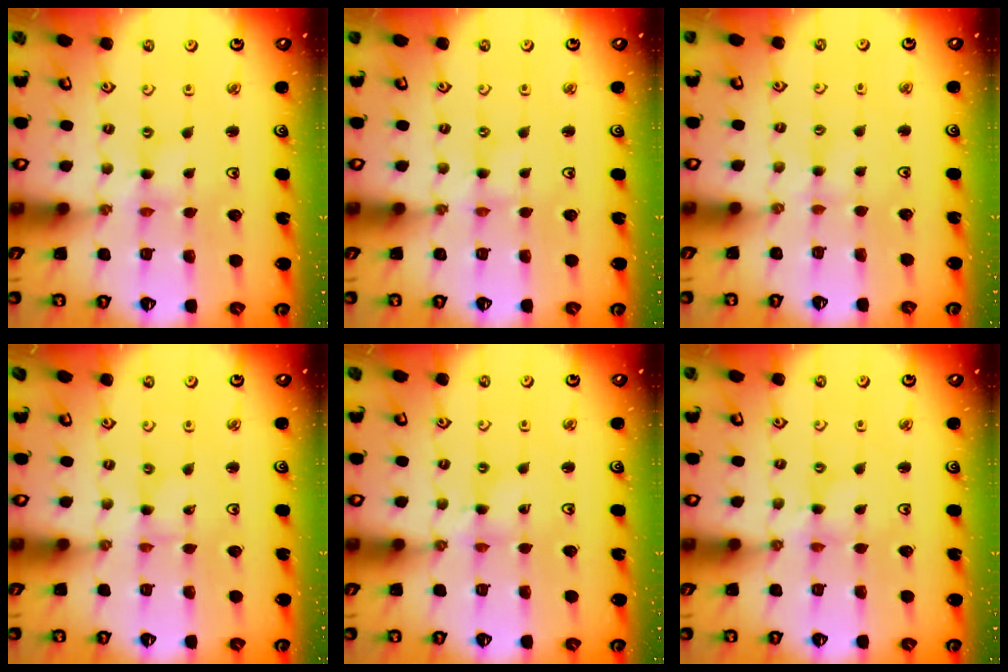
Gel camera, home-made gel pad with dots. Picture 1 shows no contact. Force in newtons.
{"total": 0.7, "press": 0.6, "slide": 0.3}
{"total": 1.5, "press": 1.5, "slide": 0.3}
{"total": 0.0}
{"total": 1.6, "press": 1.6, "slide": 0.3}
{"total": 0.0}